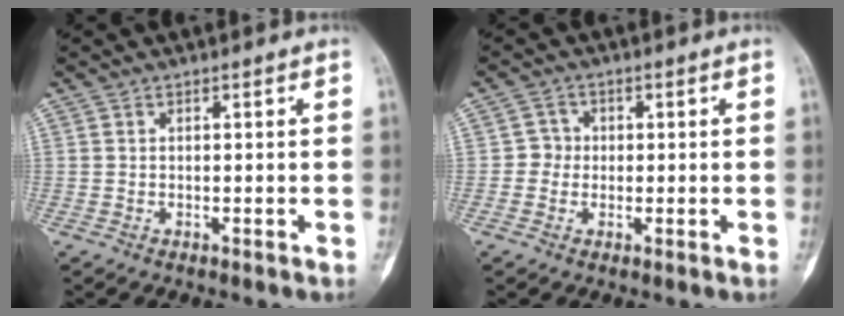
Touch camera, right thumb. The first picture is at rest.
{"total": 2.8, "force": [-0.2, 2.7, 0.5], "torque": [0.014, 0.010, -0.010]}